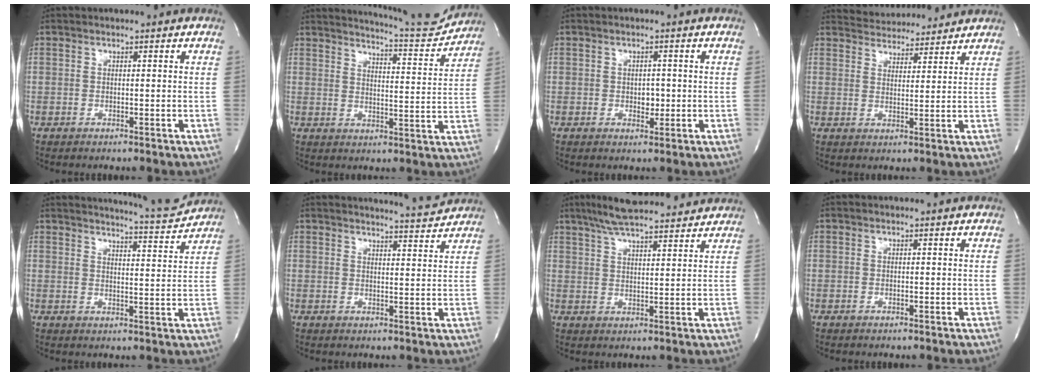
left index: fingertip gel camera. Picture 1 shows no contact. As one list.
[{"total": 10.8, "force": [10.6, -0.4, 1.8], "torque": [-0.031, -0.030, 0.140]}, {"total": 1.9, "force": [-0.3, 1.3, 1.4], "torque": [-0.018, 0.001, -0.001]}, {"total": 9.0, "force": [8.7, 1.9, 1.5], "torque": [-0.025, 0.017, 0.125]}, {"total": 8.5, "force": [8.3, -0.8, 1.4], "torque": [-0.031, -0.020, 0.110]}, {"total": 5.4, "force": [5.4, -0.7, 0.3], "torque": [-0.017, -0.013, 0.067]}, {"total": 14.4, "force": [12.6, 1.9, 6.6], "torque": [-0.116, 0.029, 0.190]}, {"total": 0.0}]